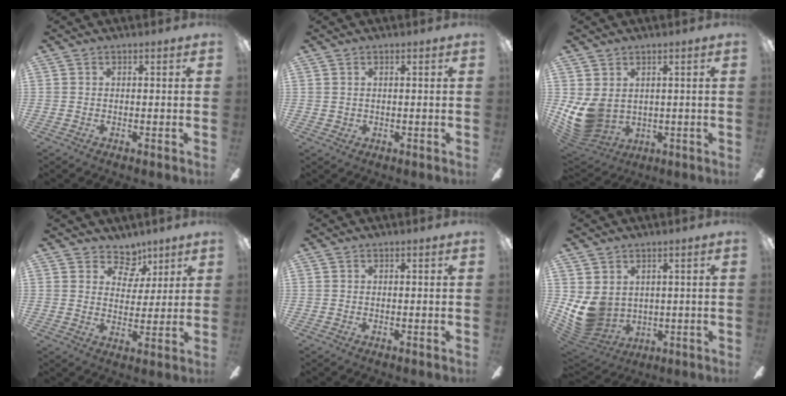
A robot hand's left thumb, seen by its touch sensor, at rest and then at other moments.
{"total": 0.7, "force": [-0.3, 0.5, 0.3], "torque": [-0.007, 0.004, -0.008]}
{"total": 8.8, "force": [-0.3, 7.0, 5.3], "torque": [-0.143, -0.012, 0.001]}
{"total": 8.2, "force": [5.3, 5.6, 2.6], "torque": [-0.026, -0.033, 0.095]}
{"total": 0.0}
{"total": 9.2, "force": [0.5, 8.0, 4.5], "torque": [-0.131, -0.020, 0.015]}